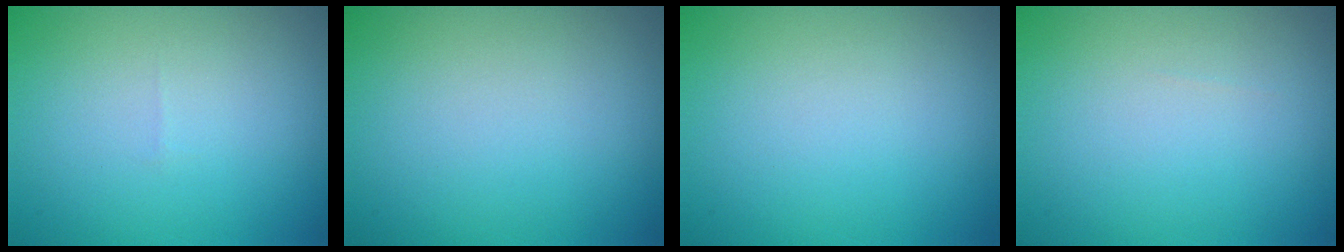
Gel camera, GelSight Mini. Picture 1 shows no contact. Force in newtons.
{"total": 0.0}
{"total": 0.0}
{"total": 0.0}